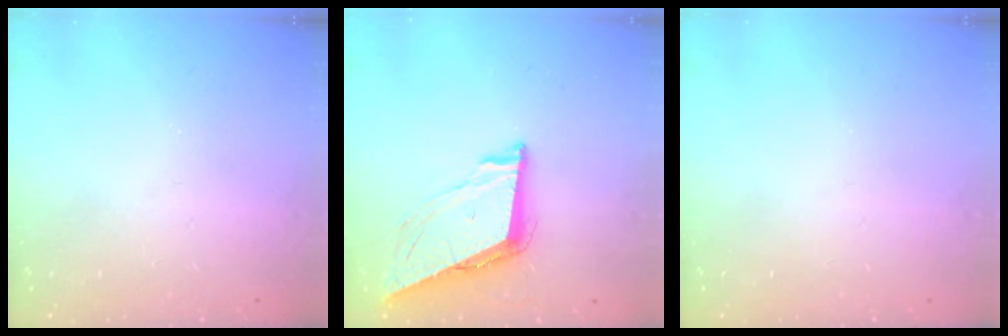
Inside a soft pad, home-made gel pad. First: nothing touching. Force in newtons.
{"total": 8.9, "press": 8.5, "slide": 2.7}
{"total": 0.0}